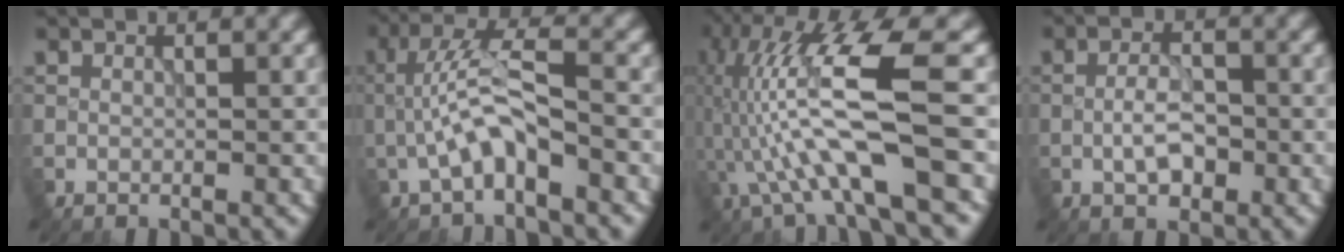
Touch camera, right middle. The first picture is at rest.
{"total": 4.6, "force": [-1.4, 1.3, 4.2], "torque": [-0.086, 0.019, -0.031]}
{"total": 10.8, "force": [-1.9, 1.9, 10.5], "torque": [-0.213, 0.019, -0.033]}
{"total": 2.9, "force": [-0.8, 1.5, 2.4], "torque": [-0.045, 0.001, -0.016]}